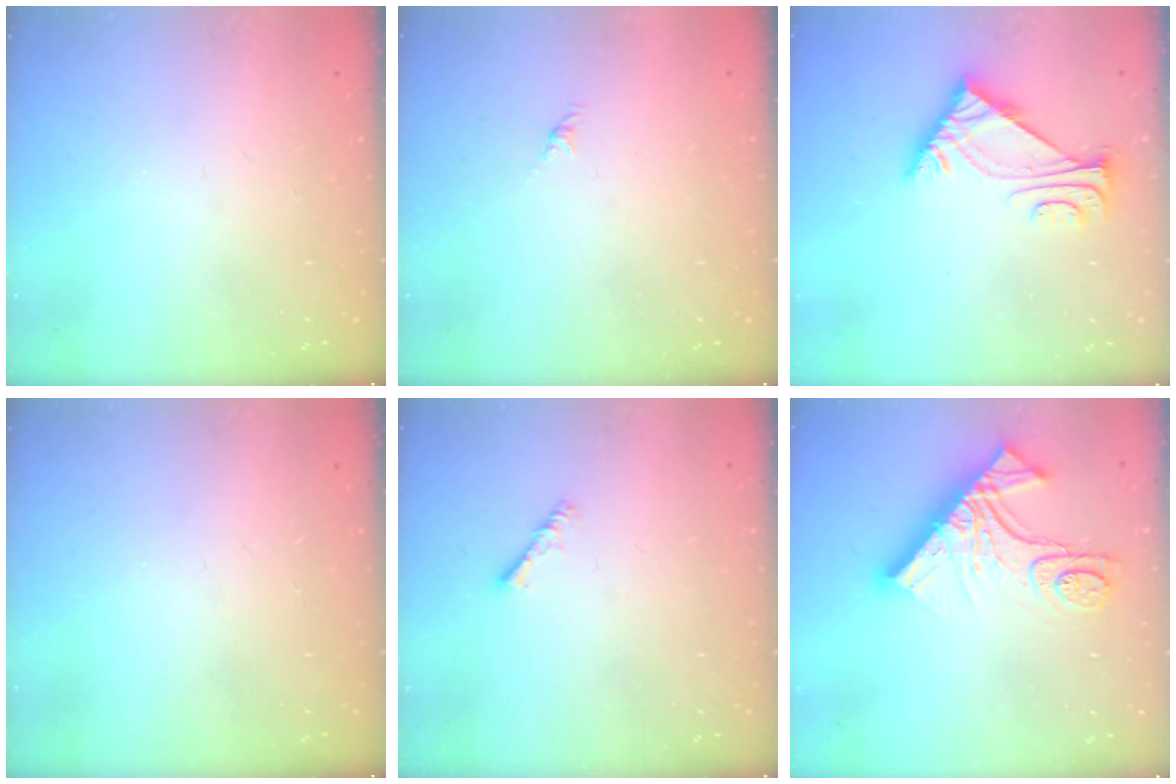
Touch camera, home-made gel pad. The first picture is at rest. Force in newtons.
{"total": 0.0}
{"total": 6.6, "press": 6.5, "slide": 1.2}
{"total": 0.0}
{"total": 2.3, "press": 2.3, "slide": 0.4}
{"total": 16.4, "press": 16.3, "slide": 1.6}